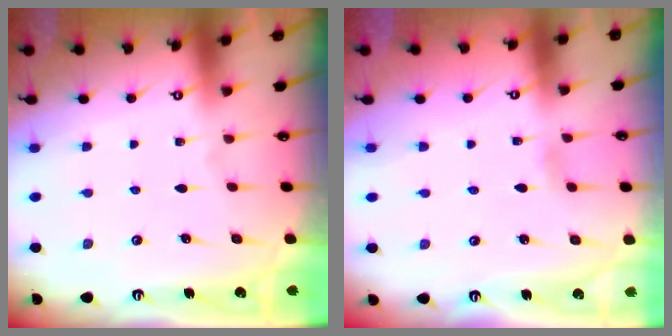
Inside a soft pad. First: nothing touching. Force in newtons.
{"total": 1.6, "press": 1.6, "slide": 0.2}